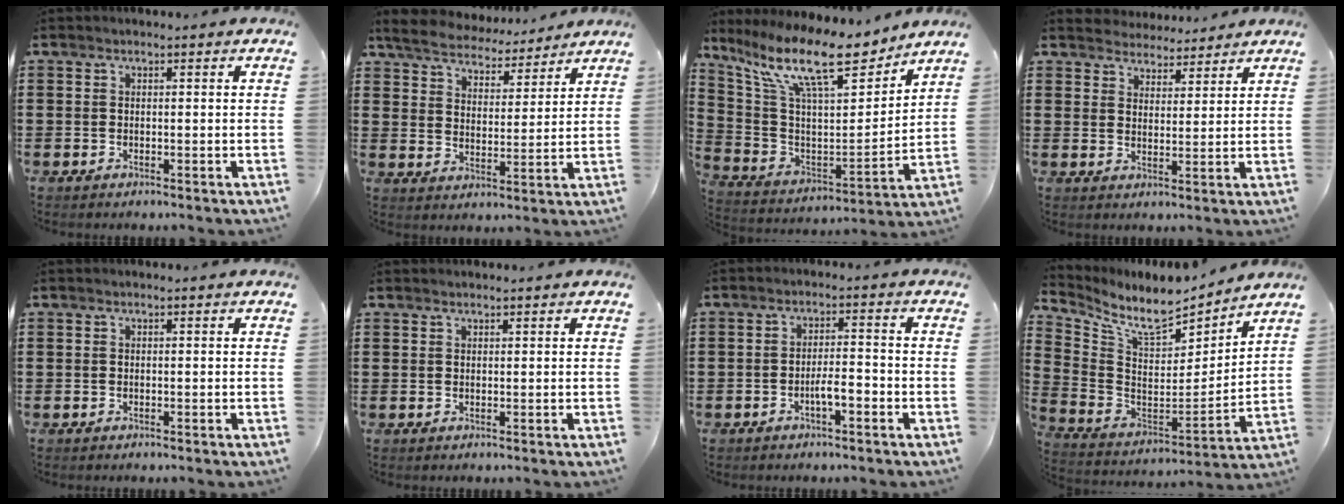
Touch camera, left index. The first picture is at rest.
{"total": 5.2, "force": [5.1, 0.9, 0.7], "torque": [-0.044, -0.032, 0.086]}
{"total": 14.6, "force": [10.8, 3.3, 9.2], "torque": [-0.210, -0.063, 0.182]}
{"total": 3.7, "force": [3.5, 0.9, -0.4], "torque": [-0.008, -0.012, 0.065]}
{"total": 0.0}
{"total": 0.7, "force": [0.7, 0.1, 0.2], "torque": [-0.005, 0.000, 0.013]}
{"total": 3.6, "force": [-1.8, 0.8, 3.0], "torque": [-0.061, 0.005, -0.036]}
{"total": 8.3, "force": [7.1, 2.5, 3.6], "torque": [-0.109, -0.055, 0.122]}